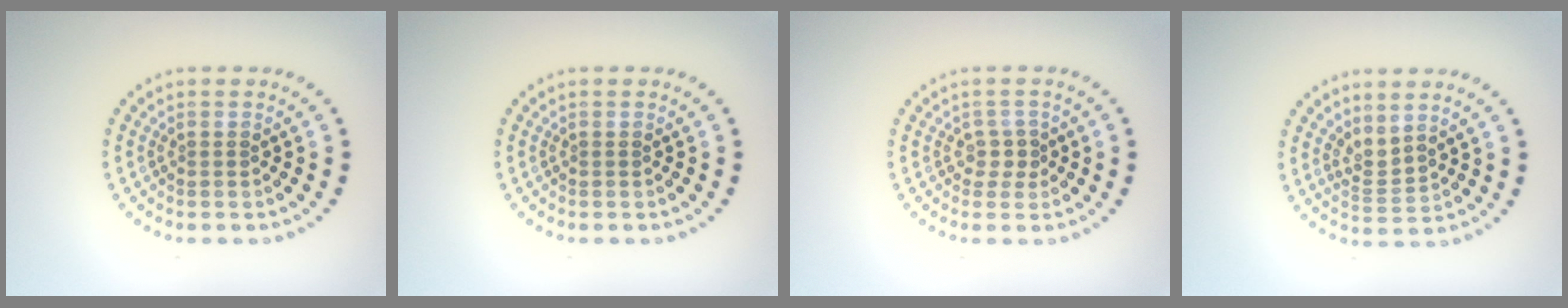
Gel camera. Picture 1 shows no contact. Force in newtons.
{"total": 0.0}
{"total": 1.5, "press": 1.2, "slide": 0.9}
{"total": 2.2, "press": 1.6, "slide": 1.6}